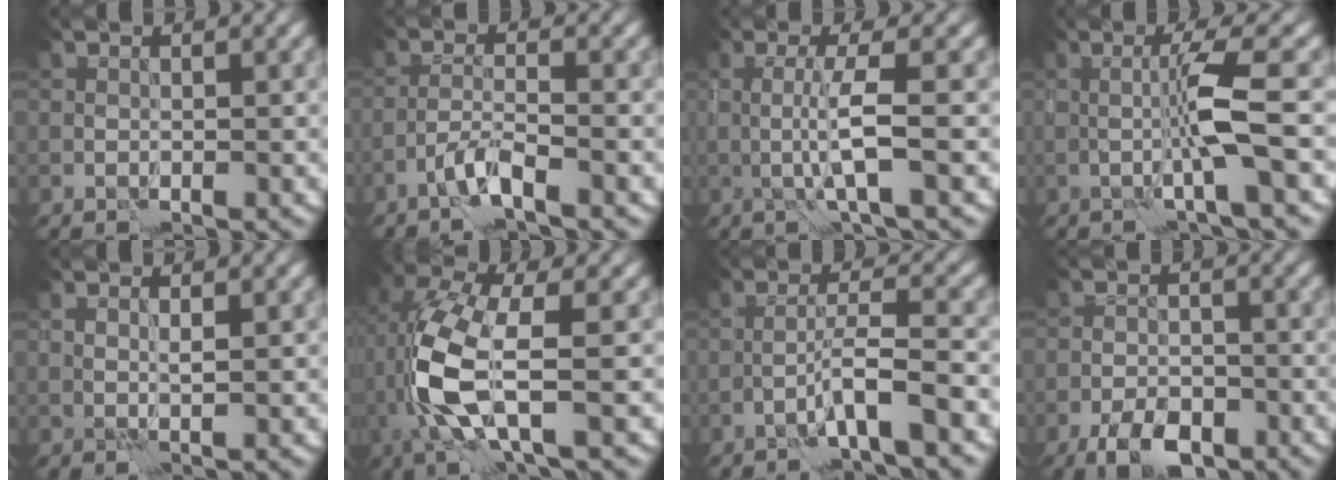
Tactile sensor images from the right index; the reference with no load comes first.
{"total": 2.3, "force": [-1.6, 0.0, 1.6], "torque": [-0.033, 0.005, -0.036]}
{"total": 3.4, "force": [0.3, 0.2, 3.4], "torque": [-0.061, -0.007, 0.006]}
{"total": 3.7, "force": [-0.1, -0.3, 3.6], "torque": [-0.068, 0.006, -0.007]}
{"total": 1.0, "force": [0.9, -0.1, 0.5], "torque": [-0.010, -0.005, 0.018]}
{"total": 7.1, "force": [-0.2, 2.4, 6.7], "torque": [-0.165, 0.002, -0.003]}
{"total": 3.5, "force": [-1.9, -0.2, 3.0], "torque": [-0.052, 0.014, -0.037]}
{"total": 3.9, "force": [-2.6, 1.7, 2.3], "torque": [-0.031, -0.003, -0.048]}